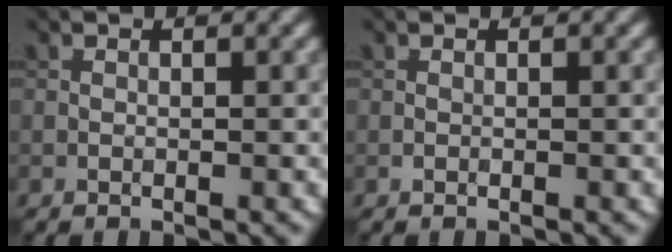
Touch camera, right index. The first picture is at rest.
{"total": 0.0}